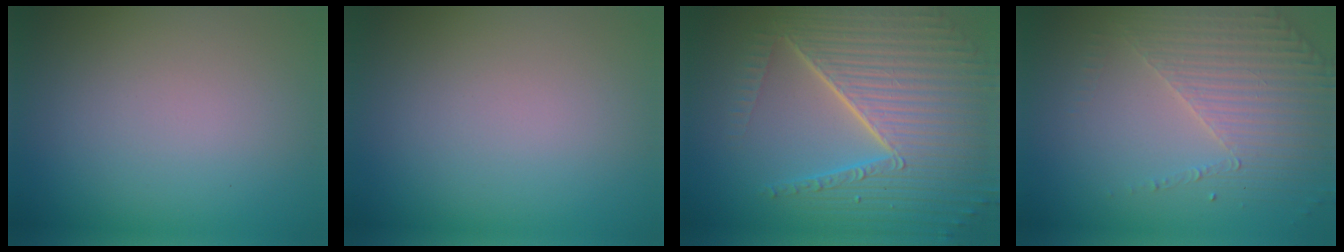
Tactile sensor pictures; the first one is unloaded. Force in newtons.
{"total": 0.0}
{"total": 10.1, "press": 6.3, "slide": 7.9}
{"total": 4.5, "press": 3.4, "slide": 2.9}